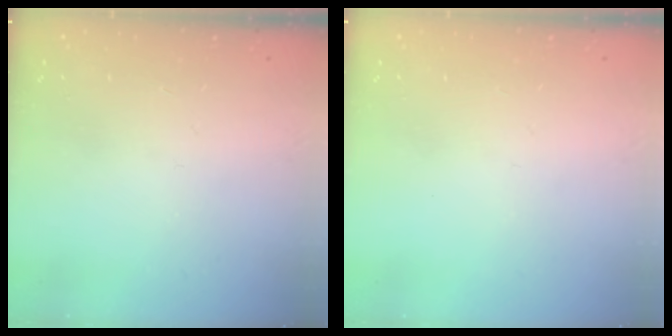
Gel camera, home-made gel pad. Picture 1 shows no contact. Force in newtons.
{"total": 0.0}